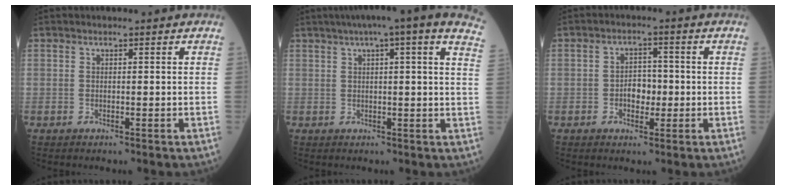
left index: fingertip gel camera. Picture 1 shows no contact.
{"total": 16.8, "force": [11.7, 1.2, 12.0], "torque": [-0.182, 0.041, 0.132]}
{"total": 3.6, "force": [-0.7, 2.3, 2.6], "torque": [-0.042, 0.009, -0.013]}